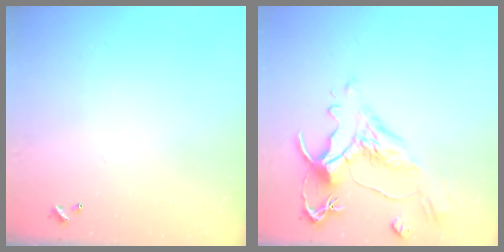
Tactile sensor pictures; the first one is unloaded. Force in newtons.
{"total": 1.6, "press": 0.0, "slide": 1.6}